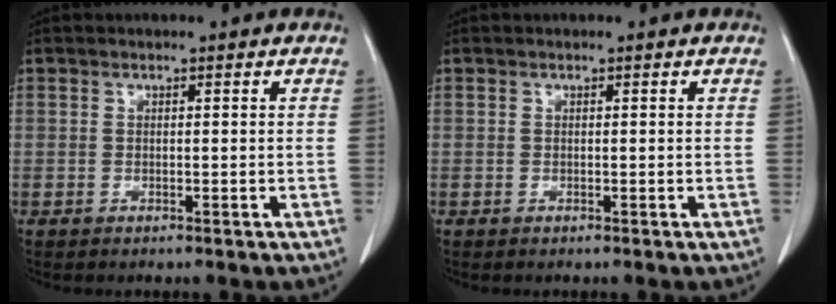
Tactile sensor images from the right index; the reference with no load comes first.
{"total": 0.0}